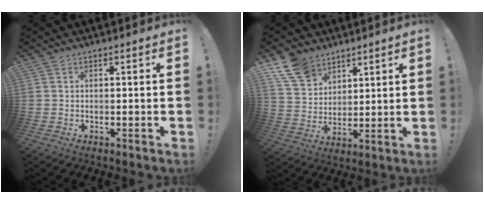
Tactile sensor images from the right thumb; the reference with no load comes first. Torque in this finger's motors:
{"motor_torque": [0.30, 0.36, -0.25, 0.47, 0.22]}